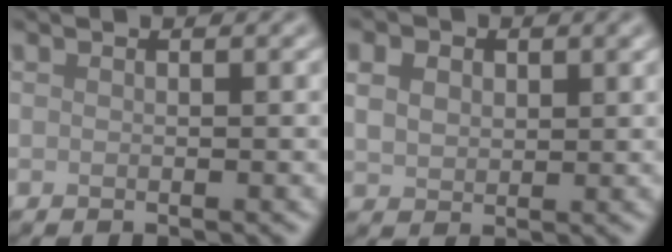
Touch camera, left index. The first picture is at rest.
{"total": 3.0, "force": [1.2, 2.2, 1.6], "torque": [-0.033, 0.003, 0.016]}